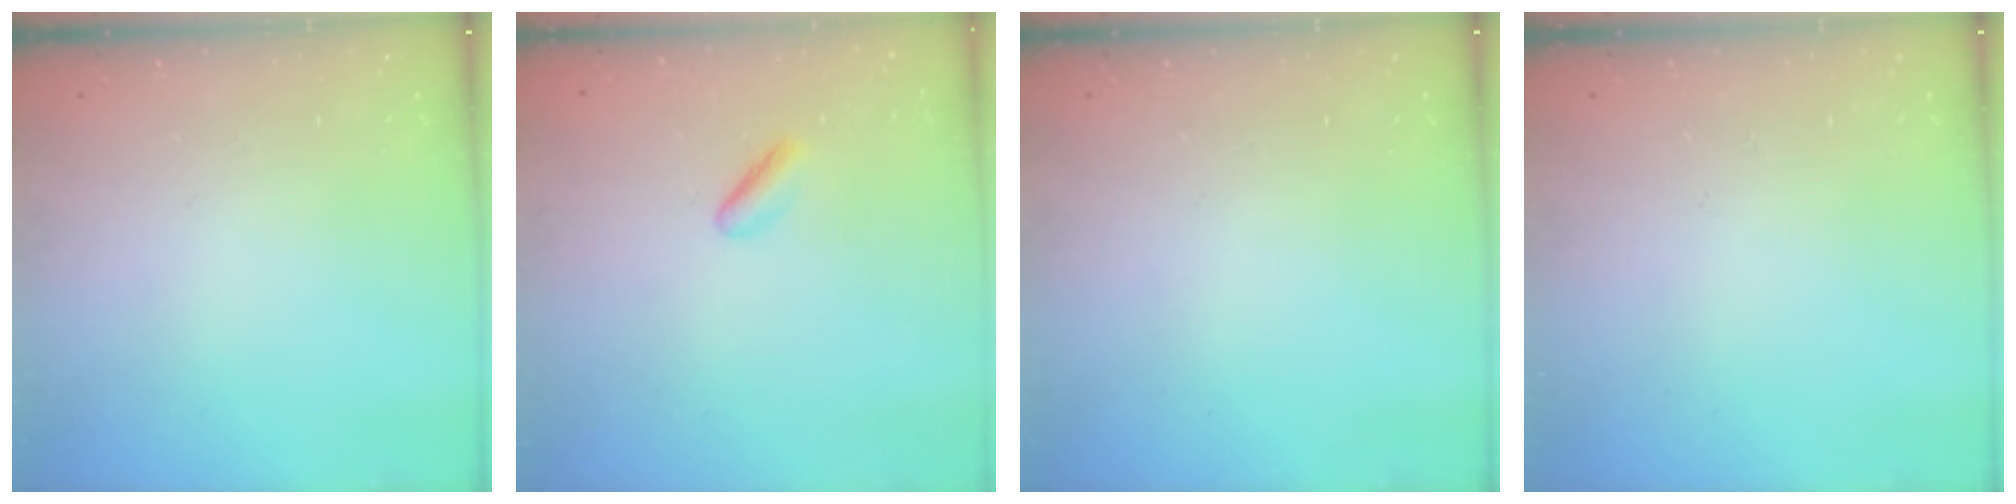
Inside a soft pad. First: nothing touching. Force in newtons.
{"total": 2.0, "press": 1.9, "slide": 0.6}
{"total": 0.0}
{"total": 0.0}